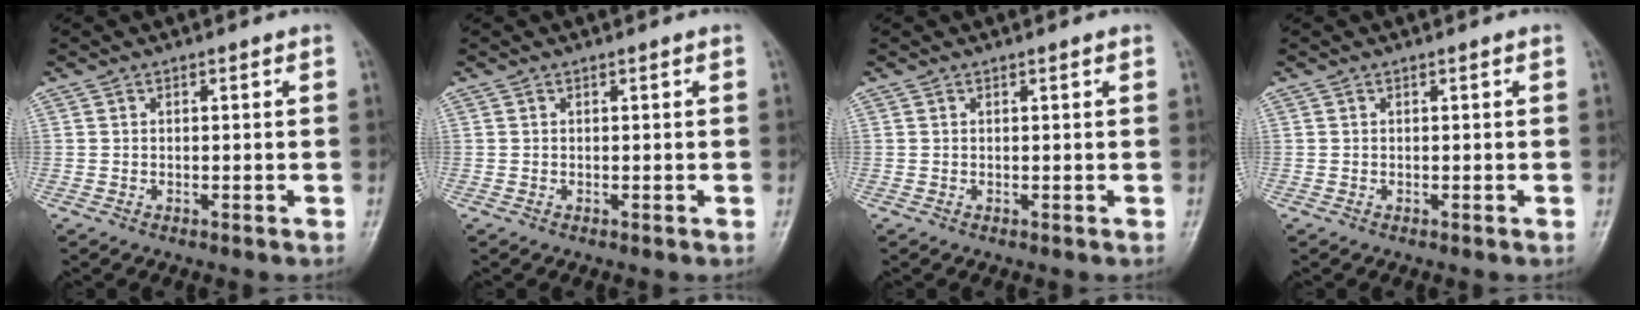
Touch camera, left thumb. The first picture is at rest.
{"total": 0.0}
{"total": 0.5, "force": [0.3, 0.0, 0.4], "torque": [-0.008, -0.001, 0.004]}
{"total": 0.0}